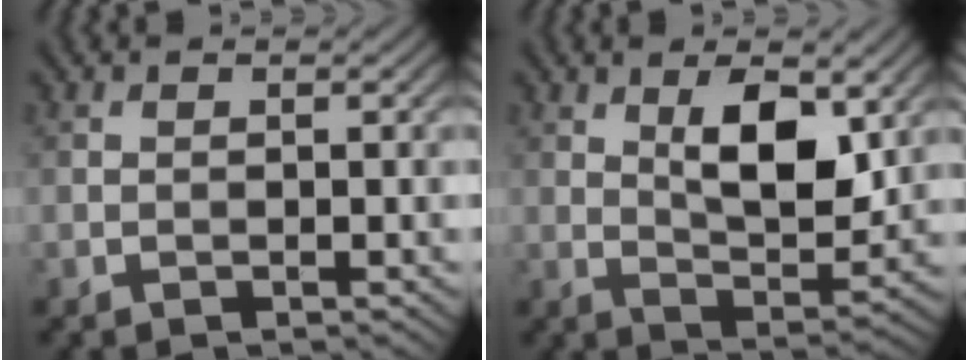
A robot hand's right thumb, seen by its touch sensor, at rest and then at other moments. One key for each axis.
{"total": 8.4, "fx": 3.0, "fy": 3.7, "fz": 6.9, "tx": -0.119, "ty": -0.005, "tz": 0.054}